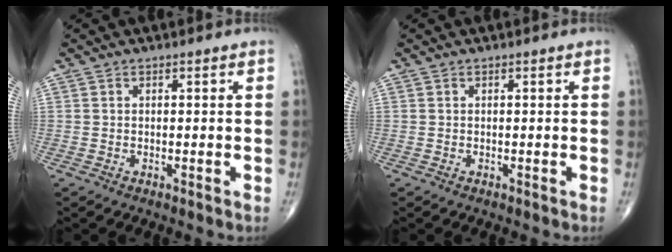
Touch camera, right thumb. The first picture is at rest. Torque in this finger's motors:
{"motor_torque": [0.00, 0.00, 0.00, 0.00, 0.01]}